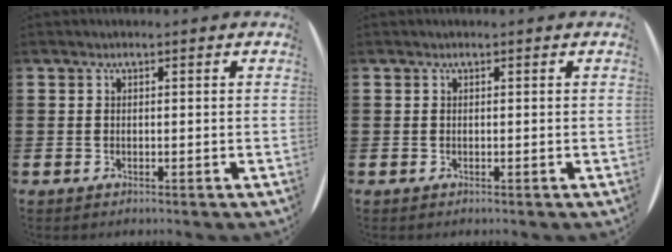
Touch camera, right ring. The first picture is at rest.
{"total": 0.0}